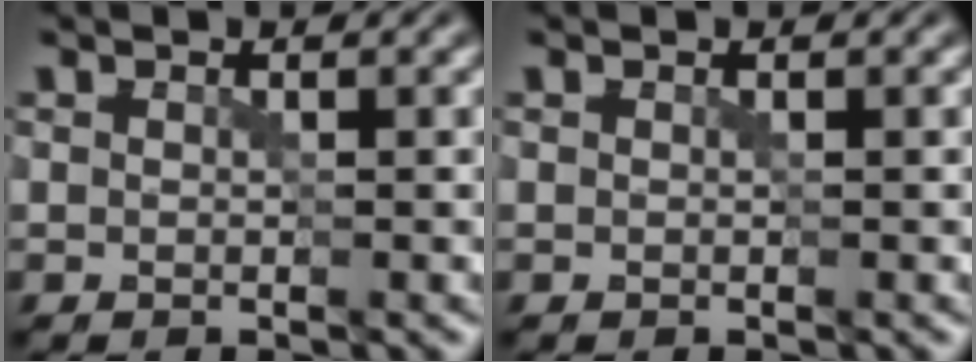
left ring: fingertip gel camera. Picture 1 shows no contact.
{"total": 0.0}